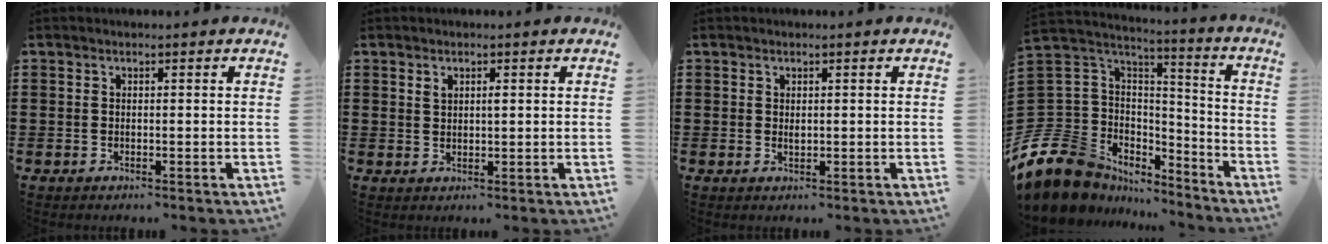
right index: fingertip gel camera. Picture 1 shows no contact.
{"total": 1.2, "force": [0.6, 0.5, 0.9], "torque": [-0.019, 0.004, 0.010]}
{"total": 0.8, "force": [0.2, 0.4, 0.6], "torque": [-0.013, 0.002, 0.004]}
{"total": 12.6, "force": [-8.1, 8.9, 3.8], "torque": [-0.132, 0.007, -0.155]}